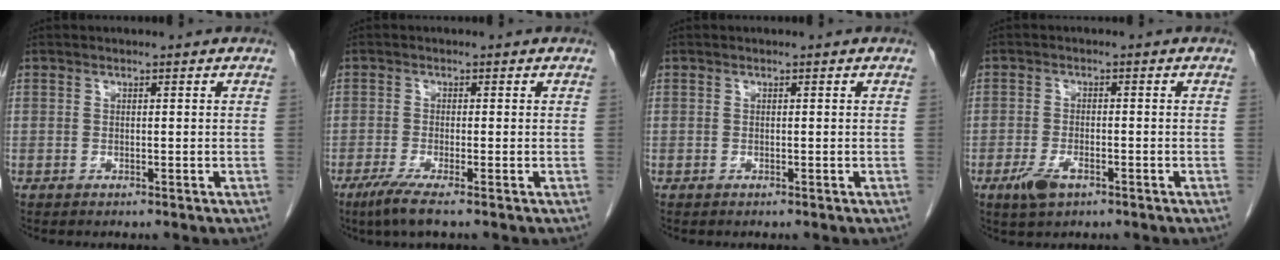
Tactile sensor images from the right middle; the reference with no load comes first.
{"total": 3.7, "force": [-2.4, -0.1, 2.9], "torque": [-0.062, -0.014, -0.049]}
{"total": 0.0}
{"total": 3.8, "force": [-2.1, 1.5, 2.8], "torque": [-0.060, -0.003, -0.035]}